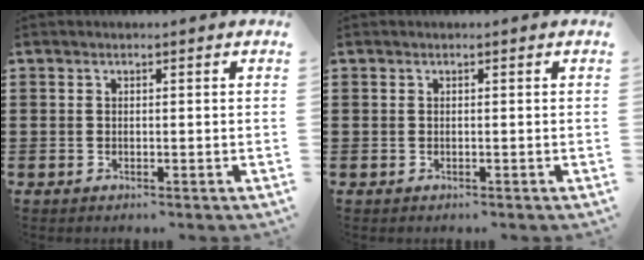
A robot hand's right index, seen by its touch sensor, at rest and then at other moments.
{"total": 0.0}